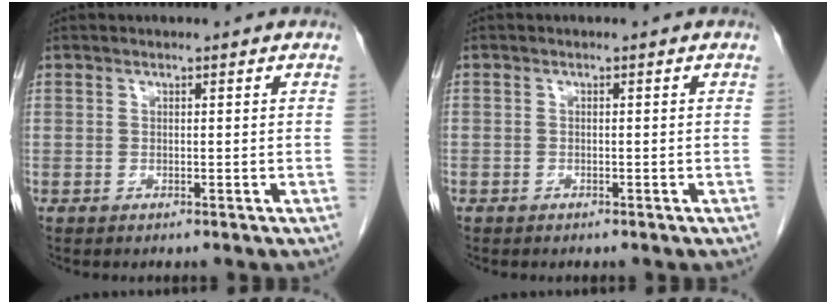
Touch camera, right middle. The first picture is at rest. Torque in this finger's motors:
{"motor_torque": [0.54, -0.95, -0.40, -0.20]}